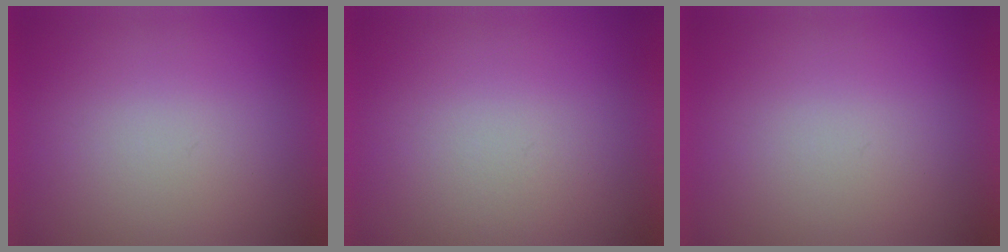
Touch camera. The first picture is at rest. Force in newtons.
{"total": 1.1}
{"total": 0.0}